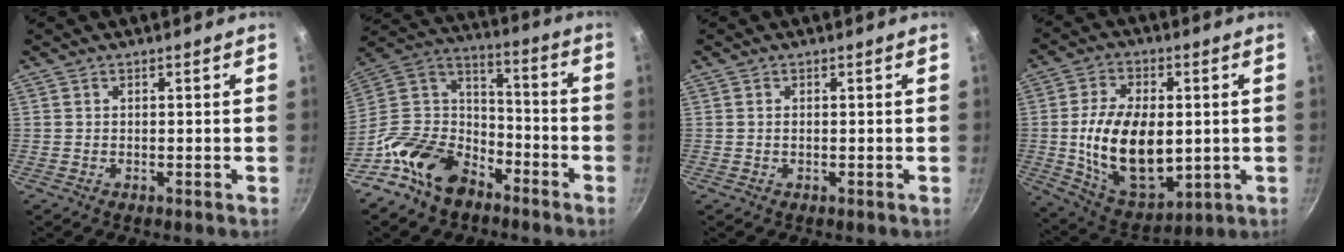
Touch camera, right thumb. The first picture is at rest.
{"total": 18.0, "force": [-10.8, 11.5, 8.6], "torque": [-0.127, 0.089, -0.208]}
{"total": 1.0, "force": [-0.1, 0.7, 0.7], "torque": [-0.012, 0.002, -0.002]}
{"total": 19.3, "force": [-0.4, 11.7, 15.4], "torque": [-0.250, -0.011, 0.009]}